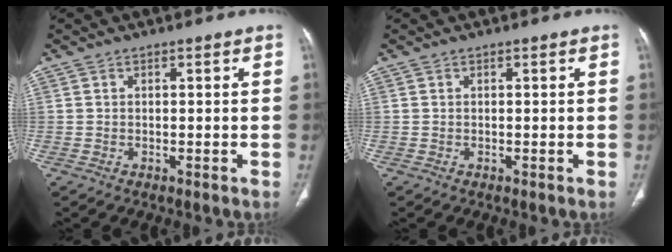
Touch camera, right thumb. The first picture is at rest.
{"total": 0.0}